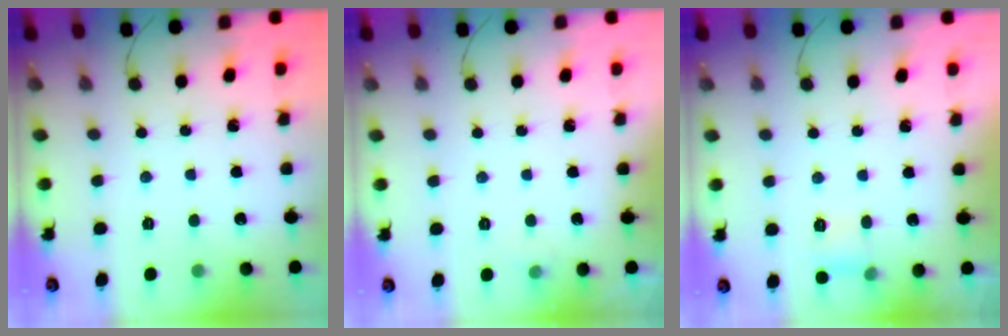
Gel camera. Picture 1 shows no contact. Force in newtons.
{"total": 3.2, "press": 2.9, "slide": 1.4}
{"total": 3.9, "press": 3.7, "slide": 1.3}